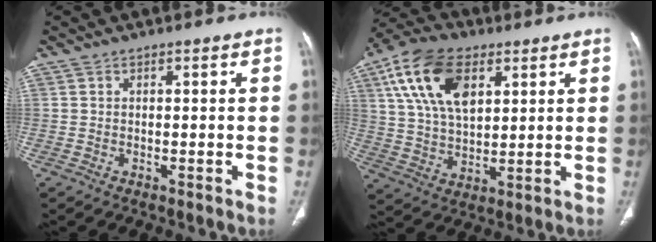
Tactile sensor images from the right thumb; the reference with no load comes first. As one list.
[{"total": 16.3, "force": [6.6, 9.2, 11.7], "torque": [-0.200, -0.007, 0.121]}]